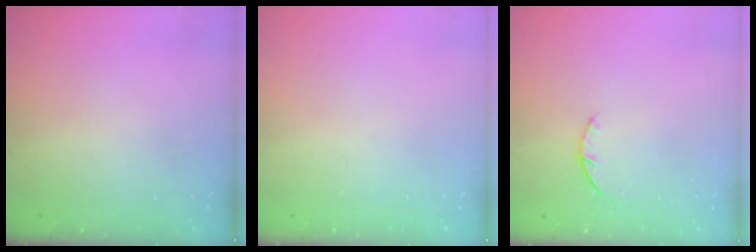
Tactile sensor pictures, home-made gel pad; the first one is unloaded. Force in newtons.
{"total": 0.0}
{"total": 1.2, "press": 1.2, "slide": 0.3}